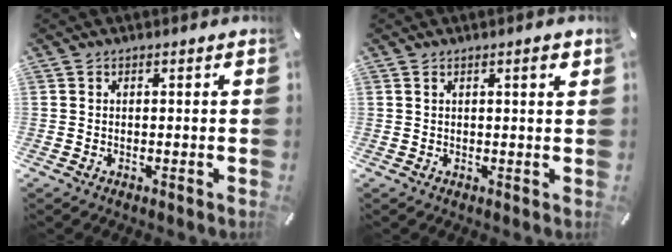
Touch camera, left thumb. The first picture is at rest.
{"total": 2.2, "force": [0.9, 0.3, 1.9], "torque": [-0.041, 0.002, 0.014]}